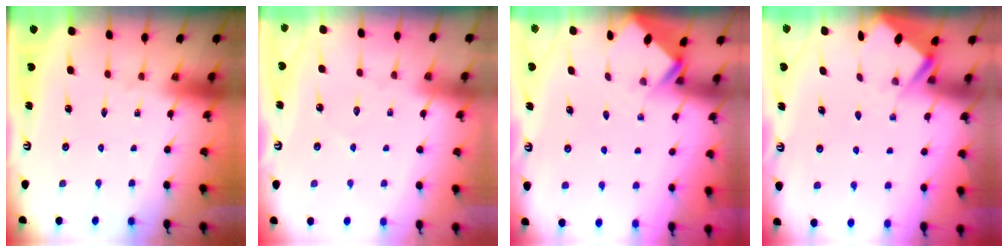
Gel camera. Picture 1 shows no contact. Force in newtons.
{"total": 2.5, "press": 2.5, "slide": 0.3}
{"total": 2.8, "press": 2.8, "slide": 0.2}
{"total": 2.8, "press": 2.8, "slide": 0.3}